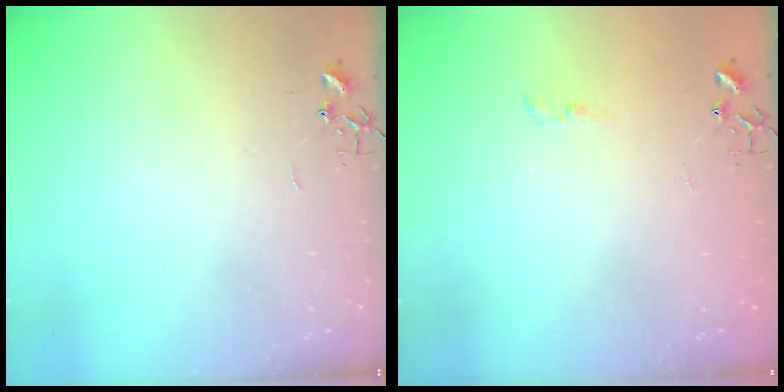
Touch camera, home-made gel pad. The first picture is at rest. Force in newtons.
{"total": 4.7, "press": 4.7, "slide": 0.6}